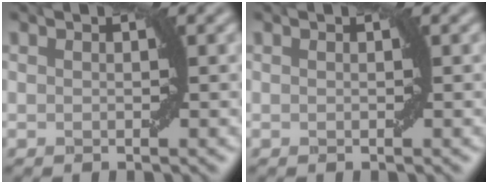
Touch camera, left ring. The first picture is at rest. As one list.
[{"total": 0.0}]